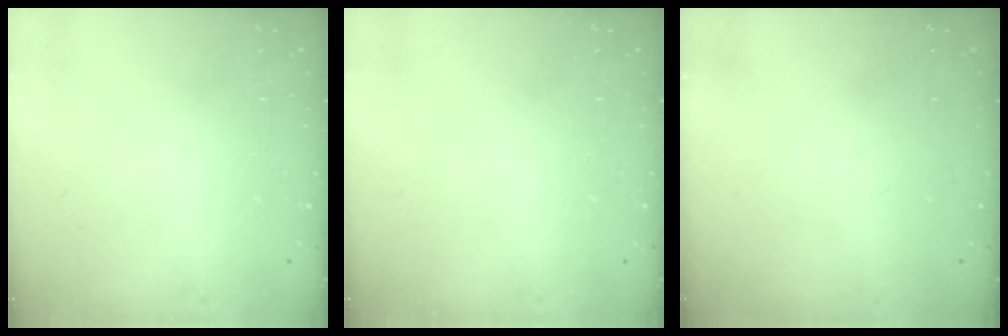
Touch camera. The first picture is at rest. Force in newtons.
{"total": 0.0}
{"total": 0.0}